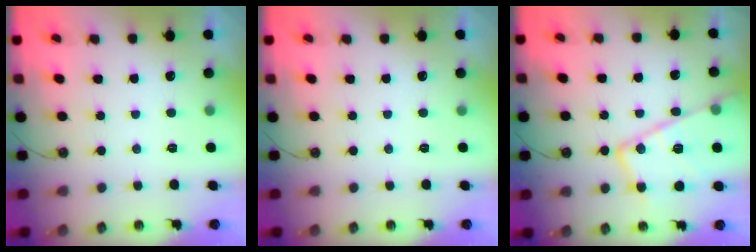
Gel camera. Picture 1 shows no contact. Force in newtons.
{"total": 0.0}
{"total": 19.9, "press": 19.8, "slide": 1.8}